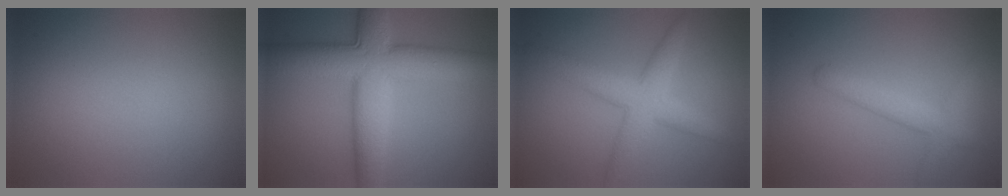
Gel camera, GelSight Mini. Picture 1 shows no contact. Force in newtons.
{"total": 9.2, "press": 9.2, "slide": 0.1}
{"total": 4.4, "press": 4.4, "slide": 0.1}
{"total": 2.8, "press": 2.8, "slide": 0.1}